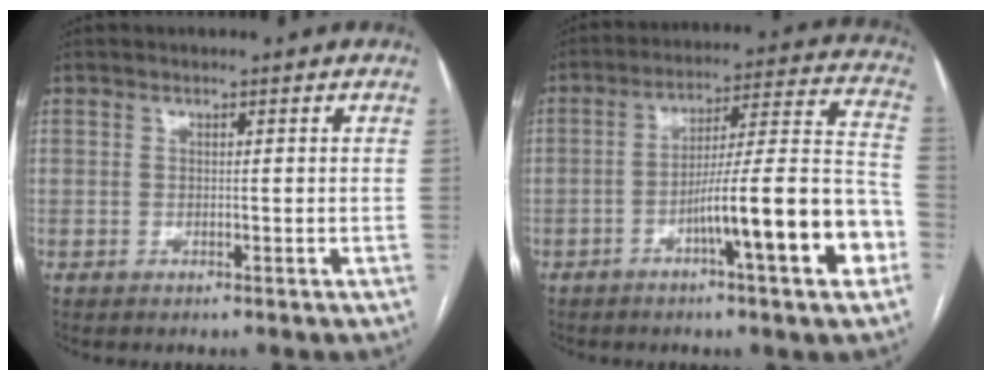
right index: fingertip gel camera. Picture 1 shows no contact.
{"total": 16.3, "force": [-6.1, 0.8, 15.1], "torque": [-0.222, 0.015, -0.096]}